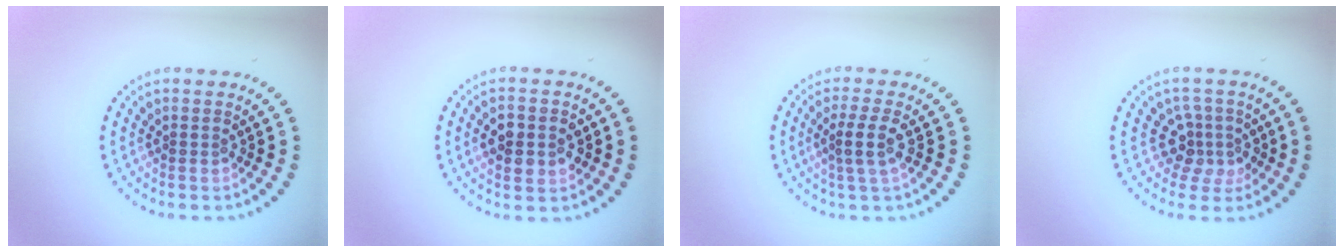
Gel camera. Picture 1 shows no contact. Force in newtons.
{"total": 3.8, "press": 3.8, "slide": 0.2}
{"total": 2.4, "press": 1.9, "slide": 1.5}
{"total": 3.1, "press": 2.2, "slide": 2.1}